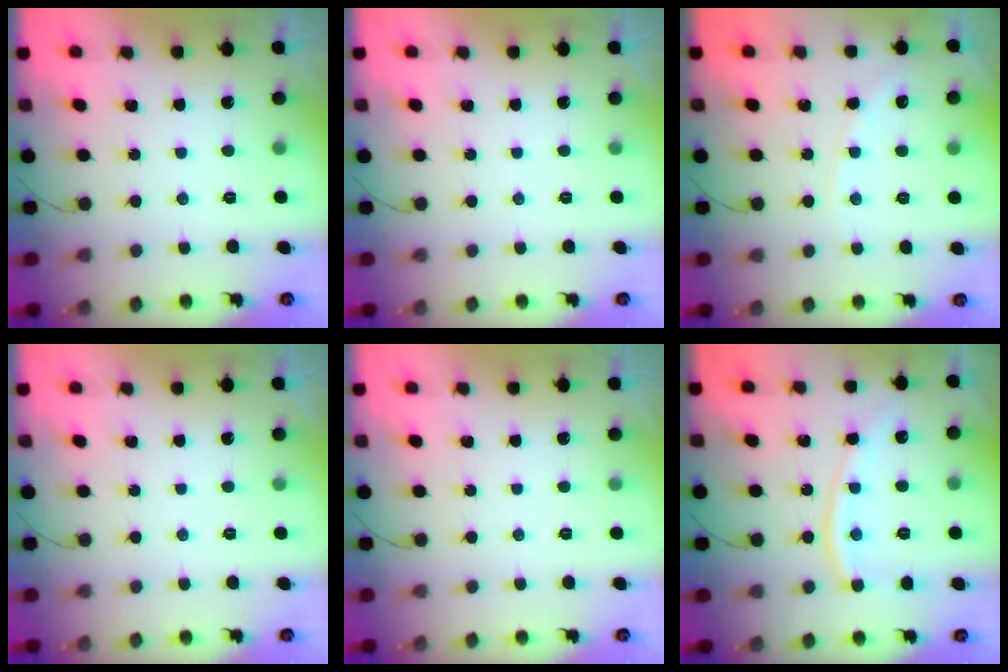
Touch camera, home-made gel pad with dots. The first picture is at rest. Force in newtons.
{"total": 0.0}
{"total": 2.6, "press": 2.6, "slide": 0.4}
{"total": 0.0}
{"total": 0.0}
{"total": 10.7, "press": 10.6, "slide": 1.3}